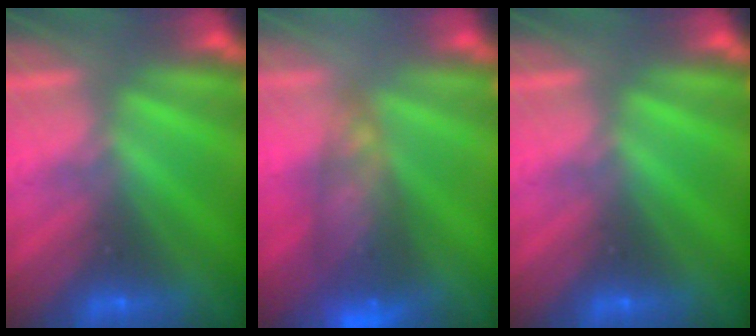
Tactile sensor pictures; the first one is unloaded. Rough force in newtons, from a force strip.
{"total": 7.1}
{"total": 0.0}